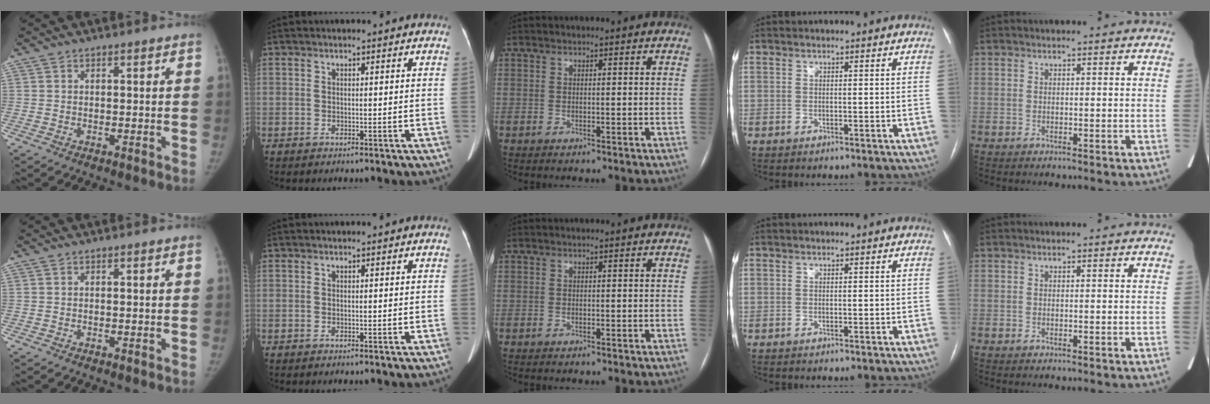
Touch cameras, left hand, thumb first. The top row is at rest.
{}